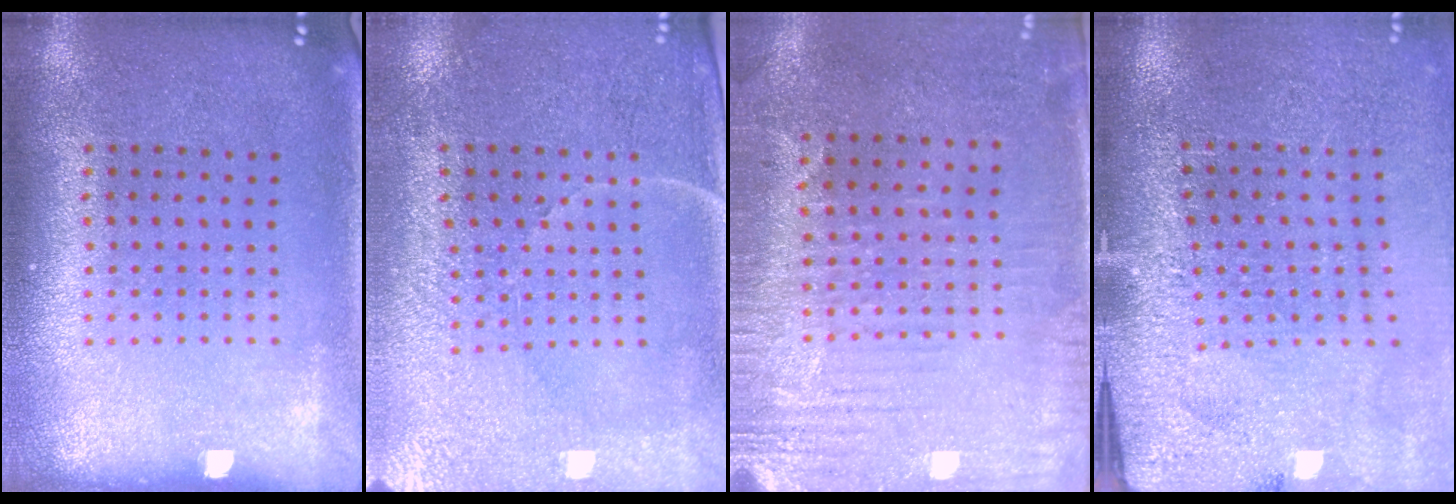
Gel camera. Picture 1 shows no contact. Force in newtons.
{"total": 3.4, "press": 3.2, "slide": 1.0}
{"total": 3.0, "press": 2.6, "slide": 1.6}
{"total": 3.1, "press": 3.0, "slide": 0.7}